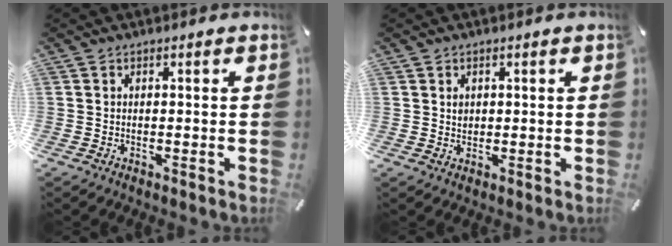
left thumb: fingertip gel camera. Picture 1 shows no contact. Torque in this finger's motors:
{"motor_torque": [0.42, 0.63, 0.08, -0.17, -0.01]}